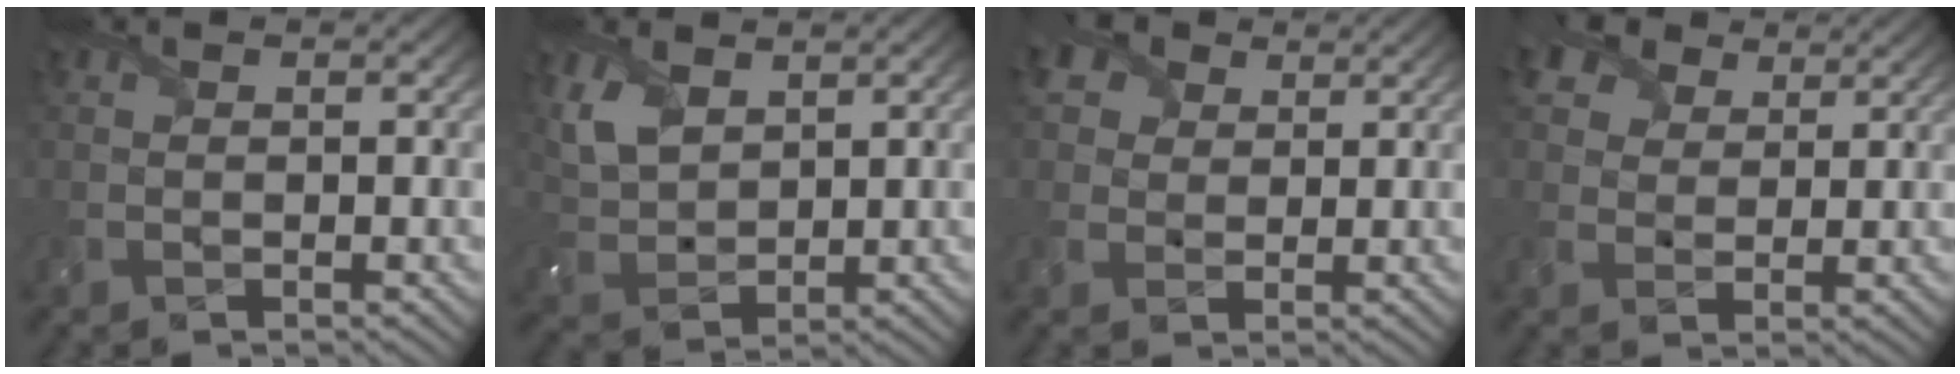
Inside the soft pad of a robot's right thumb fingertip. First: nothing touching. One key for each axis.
{"total": 6.5, "fx": 3.4, "fy": 3.9, "fz": 3.9, "tx": -0.115, "ty": -0.002, "tz": 0.073}
{"total": 5.8, "fx": 3.2, "fy": 4.3, "fz": 2.4, "tx": -0.087, "ty": 0.016, "tz": 0.057}
{"total": 7.0, "fx": 4.7, "fy": 4.4, "fz": 2.9, "tx": -0.097, "ty": 0.012, "tz": 0.090}